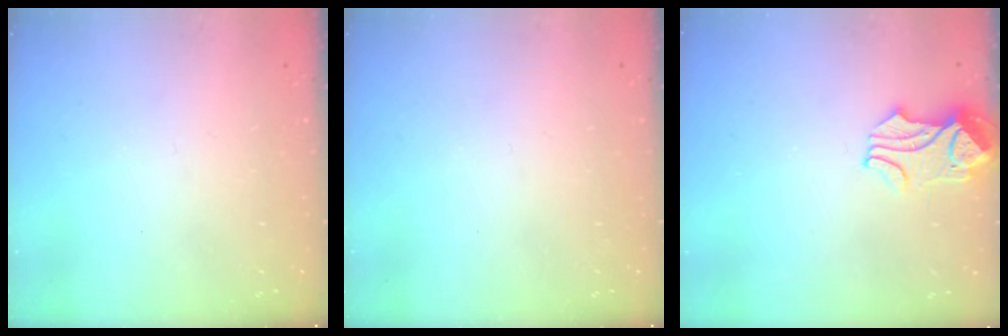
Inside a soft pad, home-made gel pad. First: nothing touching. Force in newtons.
{"total": 0.0}
{"total": 2.0, "press": 1.8, "slide": 1.0}